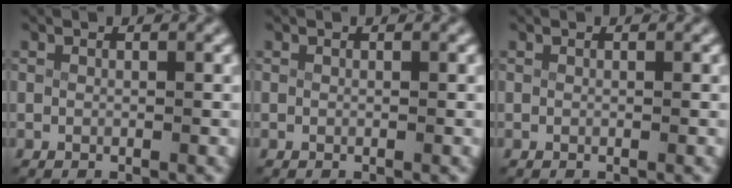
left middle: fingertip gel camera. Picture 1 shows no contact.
{"total": 0.0}
{"total": 0.0}